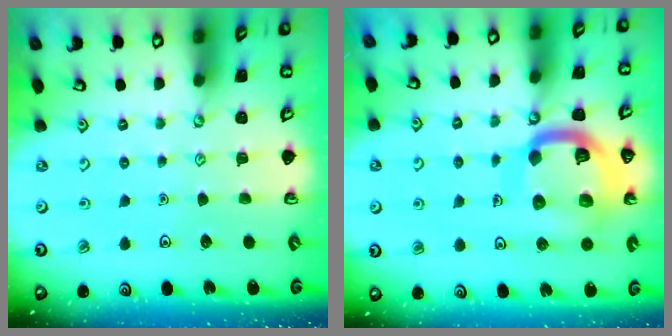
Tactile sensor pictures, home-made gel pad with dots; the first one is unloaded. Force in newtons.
{"total": 17.4, "press": 17.3, "slide": 1.9}